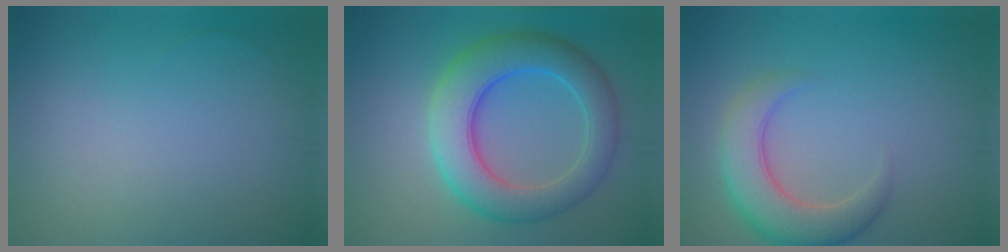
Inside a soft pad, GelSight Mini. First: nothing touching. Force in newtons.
{"total": 7.7, "press": 7.7, "slide": 0.1}
{"total": 5.7, "press": 5.7, "slide": 0.4}